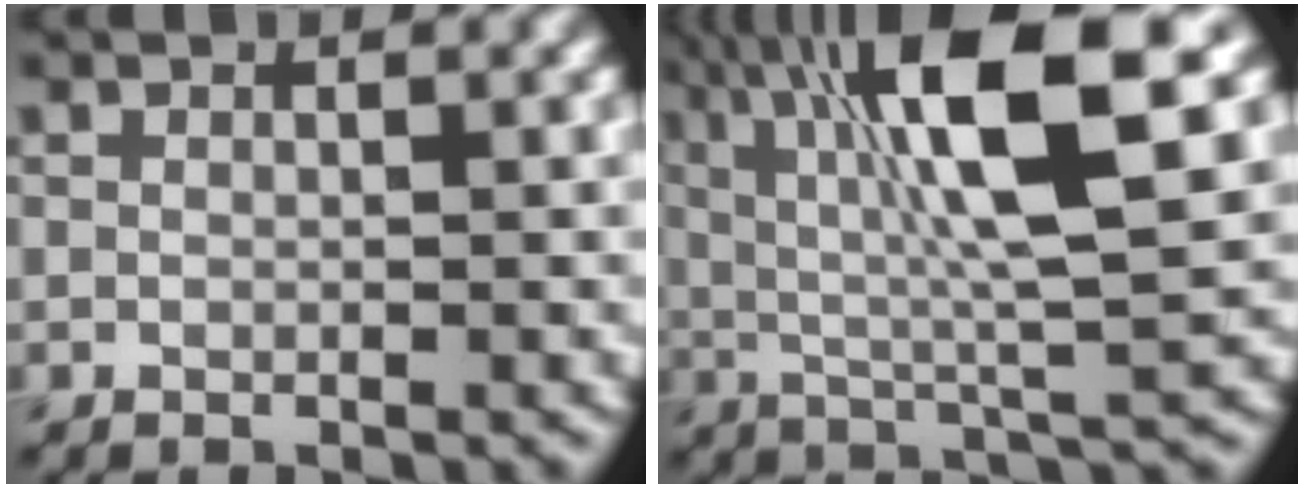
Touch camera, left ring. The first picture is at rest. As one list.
[{"total": 11.5, "force": [3.3, 2.3, 10.8], "torque": [-0.178, 0.009, 0.054]}]